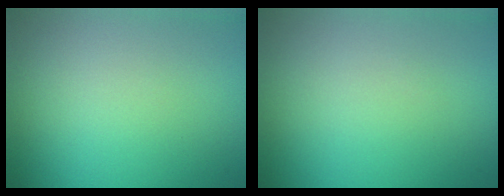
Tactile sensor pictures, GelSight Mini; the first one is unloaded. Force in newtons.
{"total": 0.0}